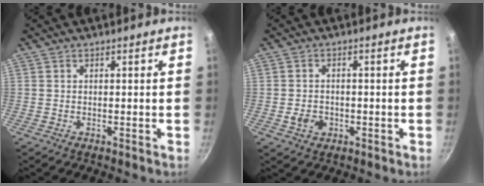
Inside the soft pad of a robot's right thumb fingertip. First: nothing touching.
{"total": 3.6, "force": [-1.0, 2.9, 1.9], "torque": [-0.026, 0.008, -0.016]}